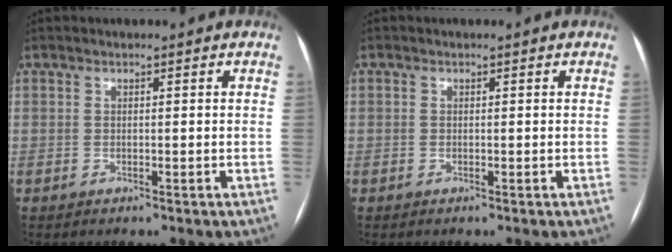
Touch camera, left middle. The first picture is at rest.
{"total": 0.0}